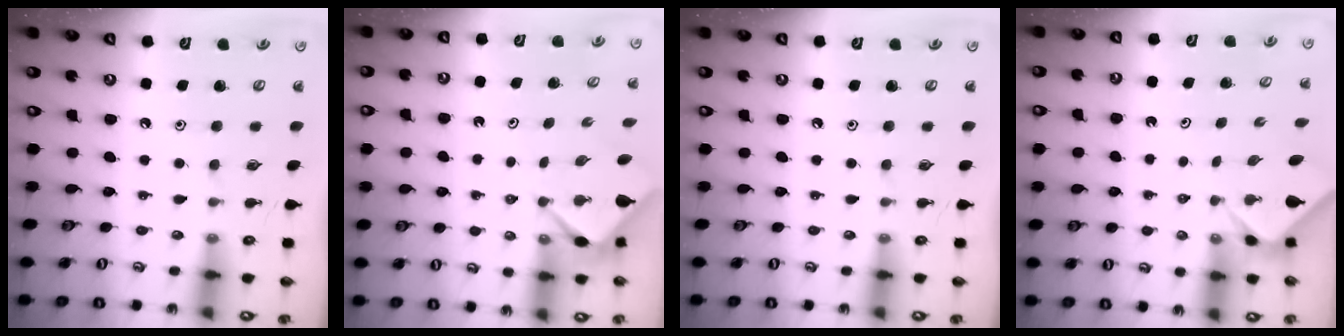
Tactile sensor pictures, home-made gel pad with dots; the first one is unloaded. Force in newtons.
{"total": 3.2, "press": 3.2, "slide": 0.3}
{"total": 0.0}
{"total": 2.3, "press": 2.3, "slide": 0.1}